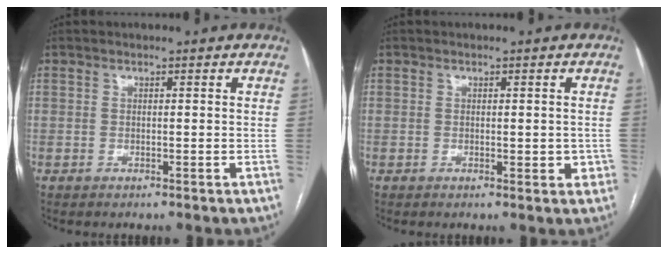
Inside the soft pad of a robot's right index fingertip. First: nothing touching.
{"total": 2.4, "force": [-0.2, 1.3, 2.1], "torque": [-0.024, 0.003, 0.003]}